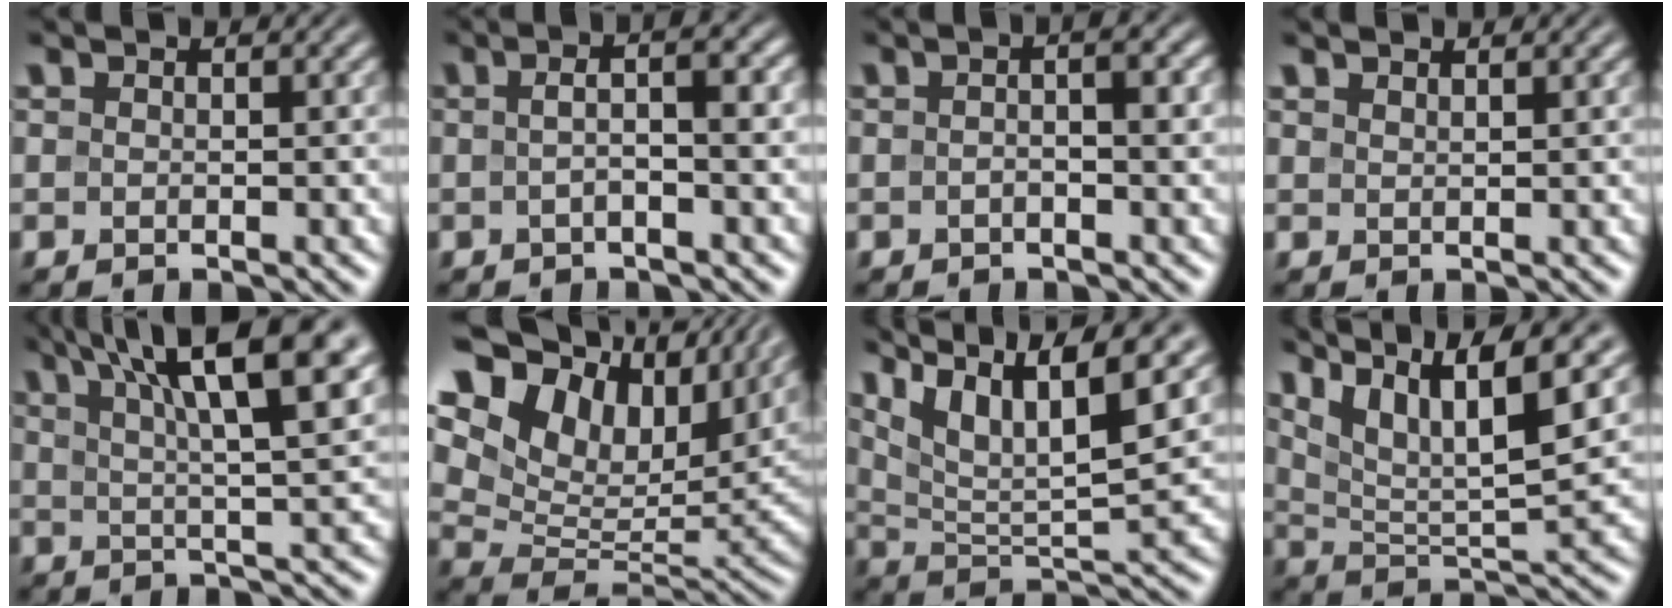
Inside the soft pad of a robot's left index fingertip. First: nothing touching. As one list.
[{"total": 3.6, "force": [0.1, 0.8, 3.5], "torque": [-0.057, 0.011, -0.003]}, {"total": 2.8, "force": [-0.2, 0.6, 2.8], "torque": [-0.046, 0.004, -0.006]}, {"total": 1.1, "force": [1.0, 0.2, 0.4], "torque": [-0.001, -0.001, 0.013]}, {"total": 11.6, "force": [6.1, 2.7, 9.5], "torque": [-0.122, 0.025, 0.087]}, {"total": 17.6, "force": [7.6, 11.1, 11.4], "torque": [-0.207, 0.027, 0.143]}, {"total": 12.7, "force": [8.0, 3.6, 9.1], "torque": [-0.166, 0.017, 0.112]}, {"total": 11.6, "force": [7.0, 3.0, 8.7], "torque": [-0.156, 0.013, 0.105]}]